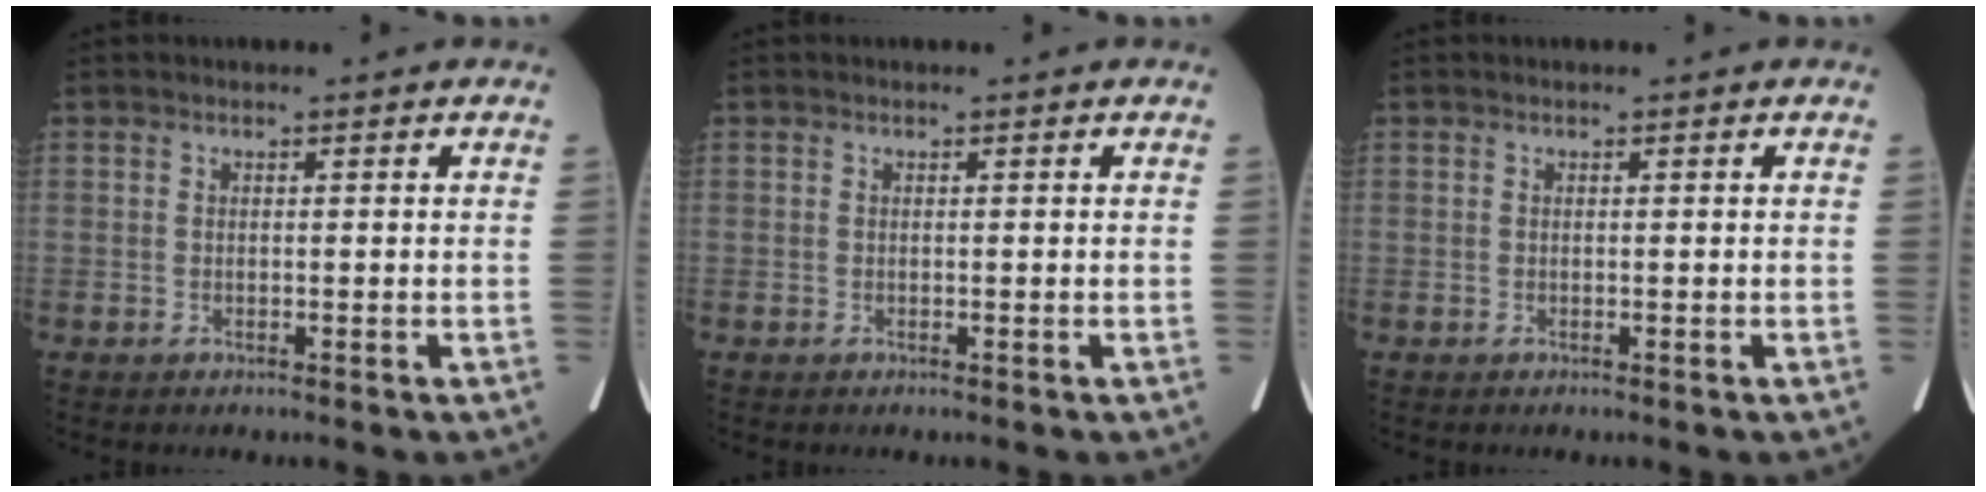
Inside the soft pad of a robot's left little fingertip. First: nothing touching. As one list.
[{"total": 0.0}, {"total": 0.0}]